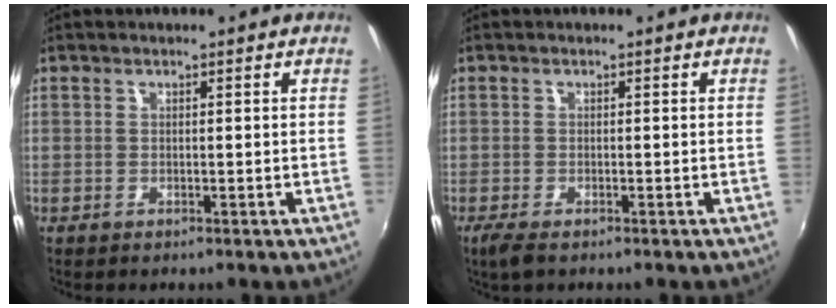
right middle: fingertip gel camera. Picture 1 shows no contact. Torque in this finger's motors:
{"motor_torque": [0.73, -0.76, 0.16, 0.07]}